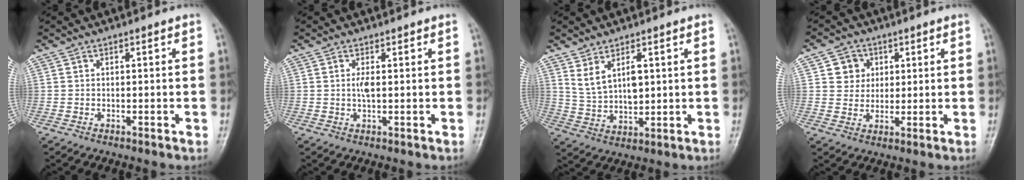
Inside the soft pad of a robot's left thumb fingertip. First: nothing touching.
{"total": 1.8, "force": [0.3, 0.6, 1.6], "torque": [-0.035, -0.002, 0.009]}
{"total": 6.6, "force": [2.7, 3.3, 5.0], "torque": [-0.083, -0.015, 0.063]}
{"total": 5.4, "force": [1.8, 5.0, 1.2], "torque": [0.011, -0.002, 0.027]}